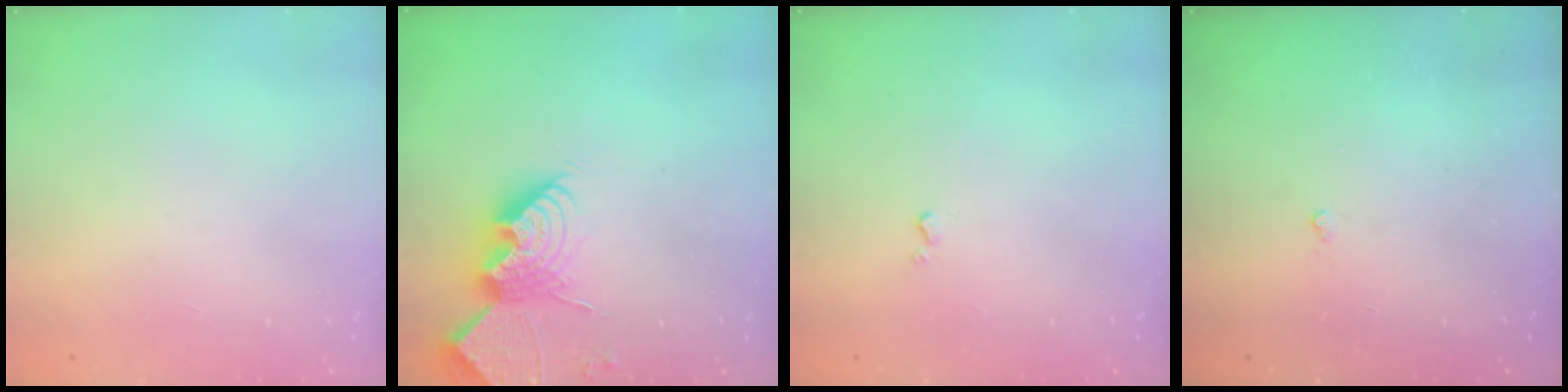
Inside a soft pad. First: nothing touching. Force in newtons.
{"total": 13.6, "press": 13.6, "slide": 1.2}
{"total": 0.7, "press": 0.7, "slide": 0.2}
{"total": 1.8, "press": 1.8, "slide": 0.3}